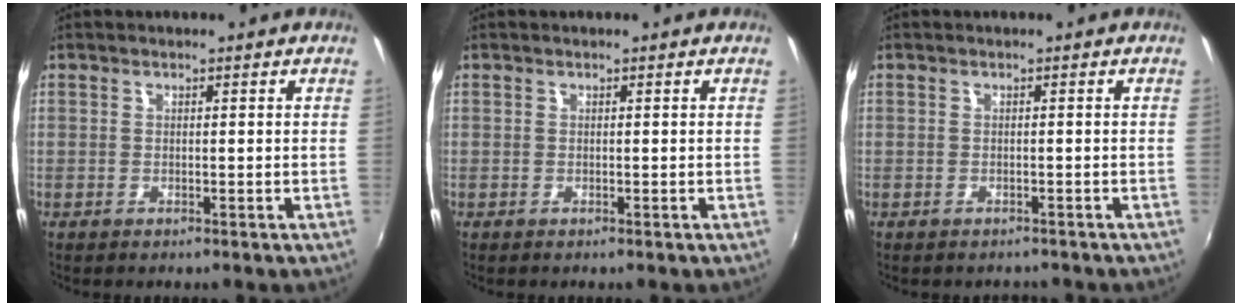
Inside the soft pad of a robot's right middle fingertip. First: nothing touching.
{"total": 0.0}
{"total": 1.7, "force": [-1.4, 0.7, 0.3], "torque": [-0.009, -0.007, -0.018]}